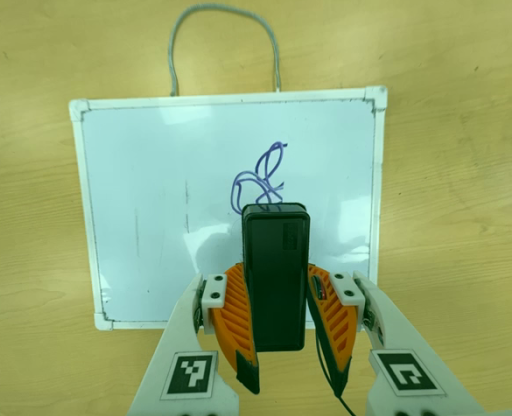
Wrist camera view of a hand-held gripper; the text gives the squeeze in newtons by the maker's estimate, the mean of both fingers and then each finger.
{"total": 6.3, "left": 5.6, "right": 7.0}